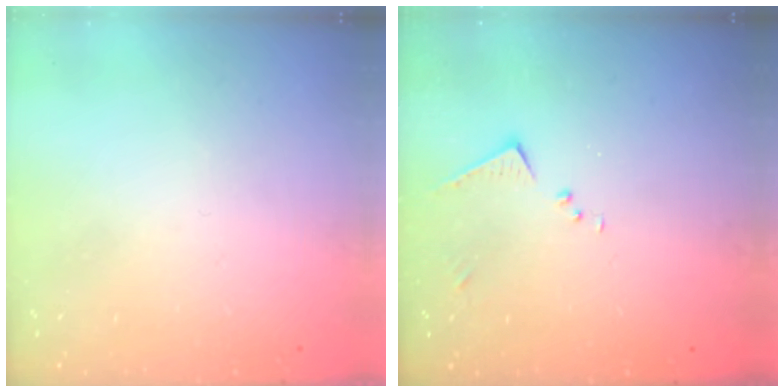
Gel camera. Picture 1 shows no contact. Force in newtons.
{"total": 8.3, "press": 8.3, "slide": 0.4}